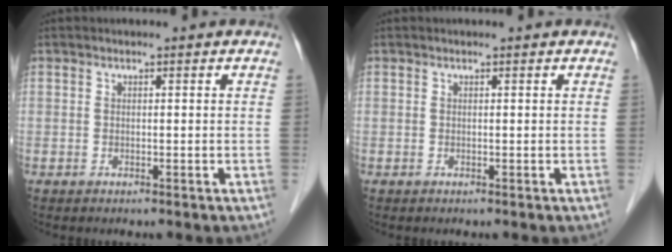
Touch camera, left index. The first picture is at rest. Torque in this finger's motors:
{"motor_torque": [0.10, -0.02, -0.02, -0.01]}